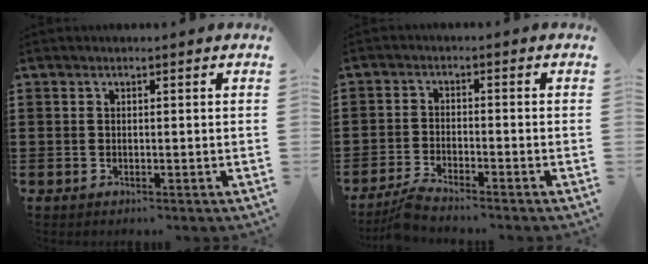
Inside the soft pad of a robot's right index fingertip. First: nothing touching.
{"total": 3.0, "force": [-2.9, -0.2, 0.5], "torque": [-0.024, -0.003, -0.063]}